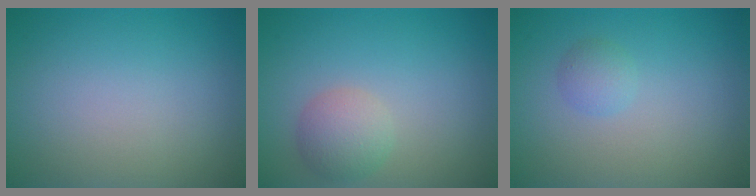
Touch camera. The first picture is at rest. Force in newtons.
{"total": 2.7, "press": 2.7, "slide": 0.1}
{"total": 1.3, "press": 1.3, "slide": 0.1}